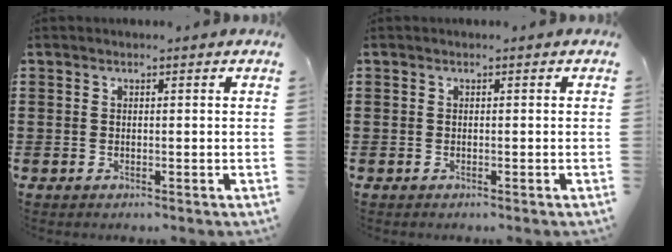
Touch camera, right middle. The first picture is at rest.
{"total": 0.0}